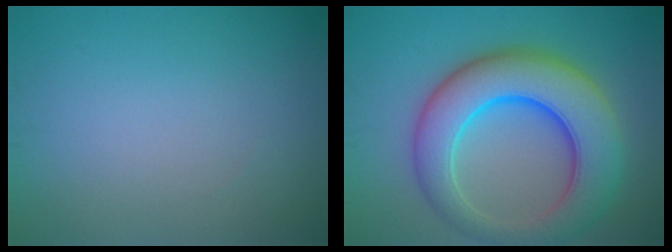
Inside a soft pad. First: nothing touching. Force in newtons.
{"total": 10.4, "press": 10.4, "slide": 0.4}